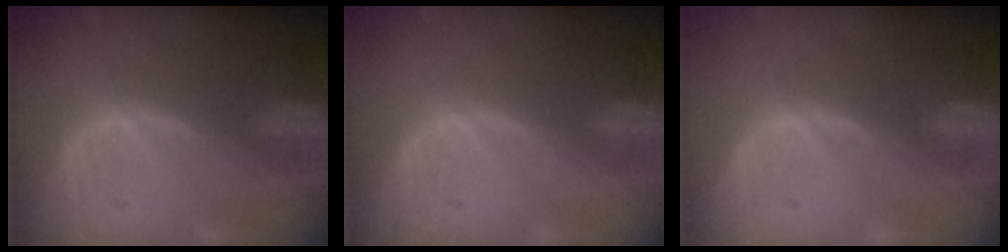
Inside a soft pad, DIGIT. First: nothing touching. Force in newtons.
{"total": 0.0}
{"total": 0.0}